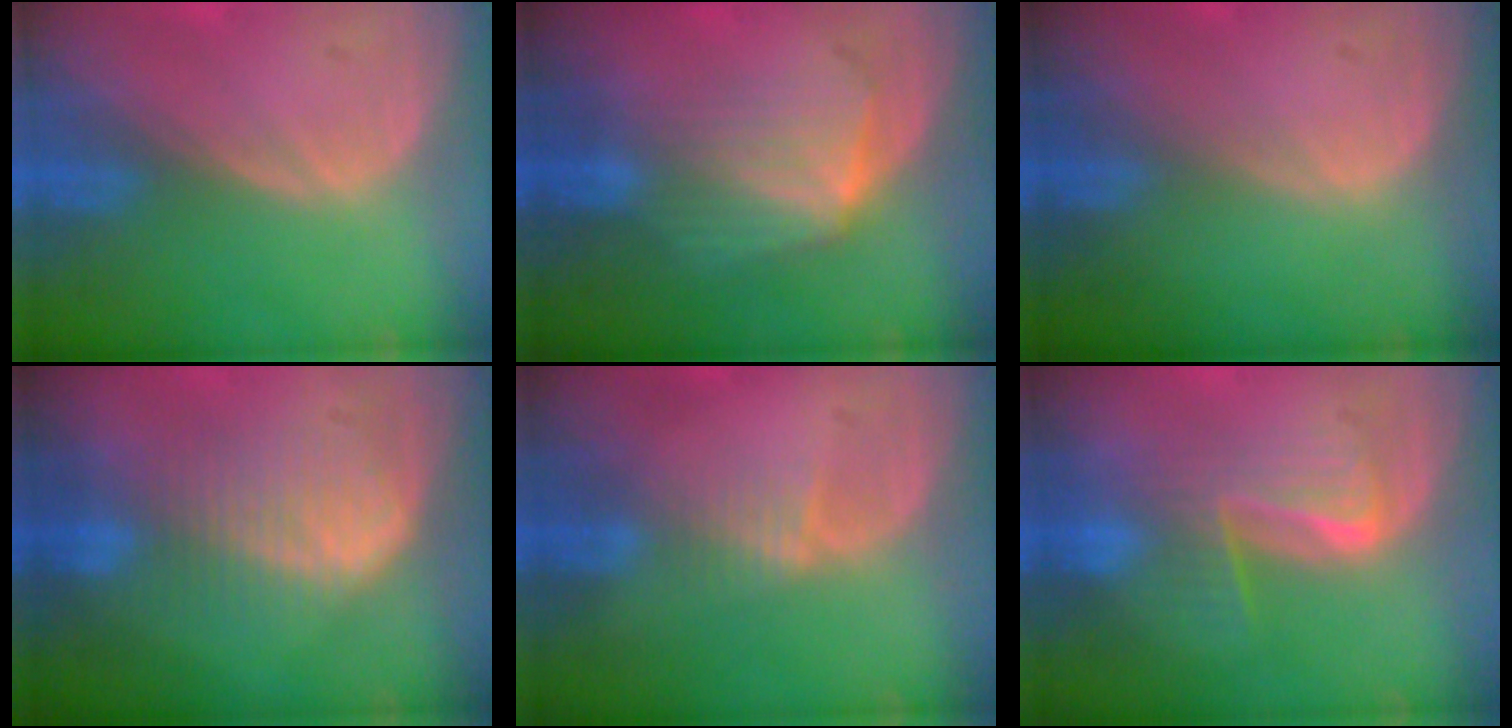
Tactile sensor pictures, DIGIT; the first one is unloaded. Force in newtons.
{"total": 7.1, "press": 6.5, "slide": 2.9}
{"total": 0.0}
{"total": 6.9, "press": 6.9, "slide": 0.5}
{"total": 2.4, "press": 2.4, "slide": 0.2}
{"total": 6.3, "press": 6.1, "slide": 1.5}